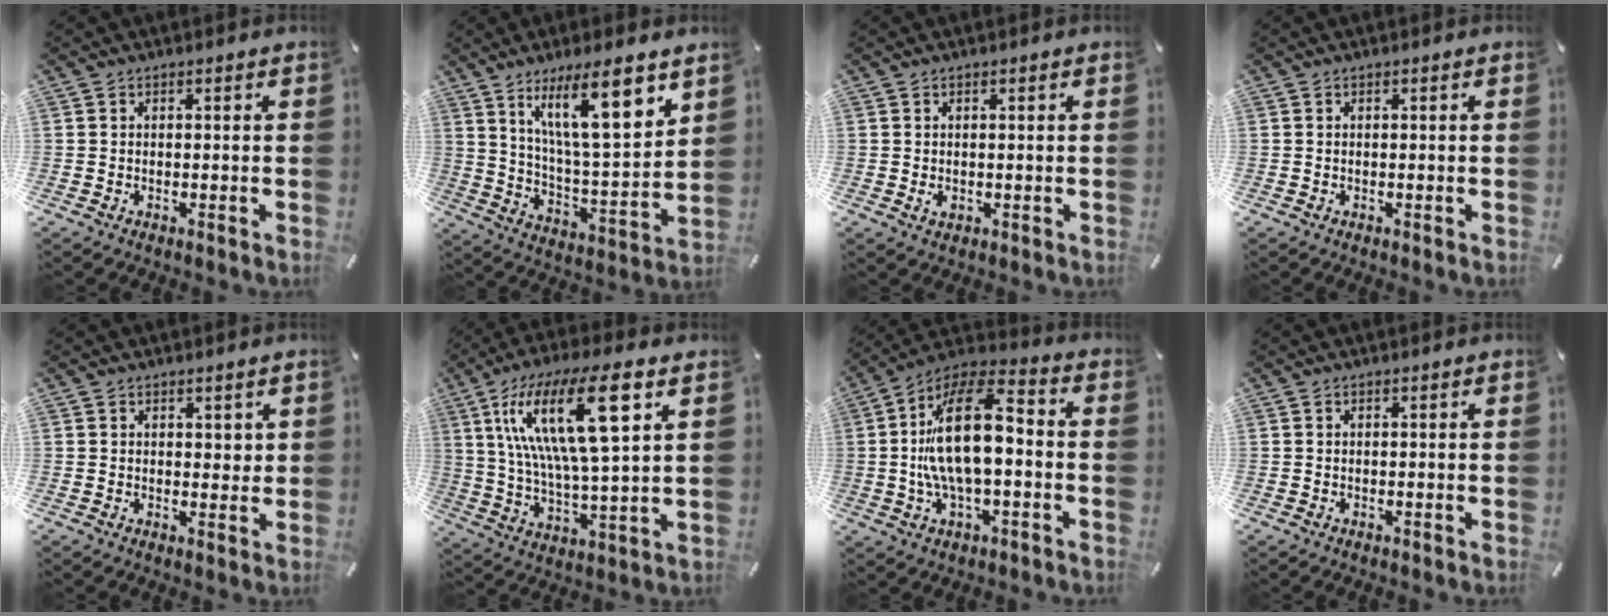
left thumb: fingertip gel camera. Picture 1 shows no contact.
{"total": 17.2, "force": [10.4, 5.1, 12.8], "torque": [-0.212, -0.047, 0.166]}
{"total": 1.4, "force": [-0.1, 1.0, 0.9], "torque": [-0.010, -0.001, -0.004]}
{"total": 0.0}
{"total": 2.1, "force": [1.5, 1.4, 0.6], "torque": [0.004, -0.005, 0.024]}
{"total": 21.2, "force": [8.8, 6.3, 18.3], "torque": [-0.366, -0.019, 0.129]}
{"total": 18.3, "force": [-0.2, 8.4, 16.3], "torque": [-0.320, 0.000, -0.006]}
{"total": 0.0}